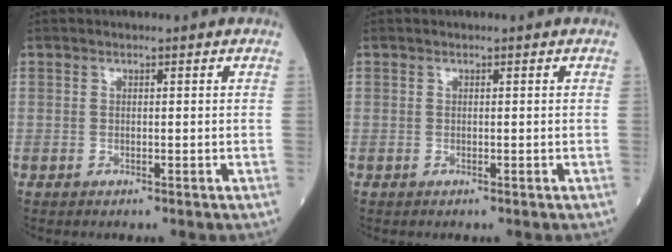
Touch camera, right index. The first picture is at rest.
{"total": 0.0}